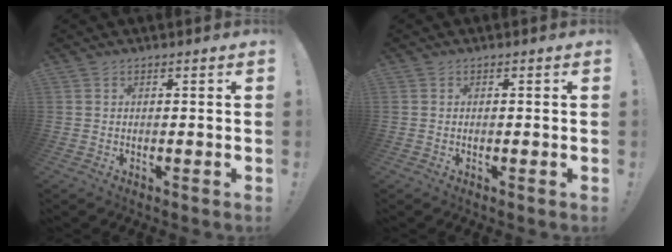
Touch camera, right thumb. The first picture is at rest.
{"total": 0.0}